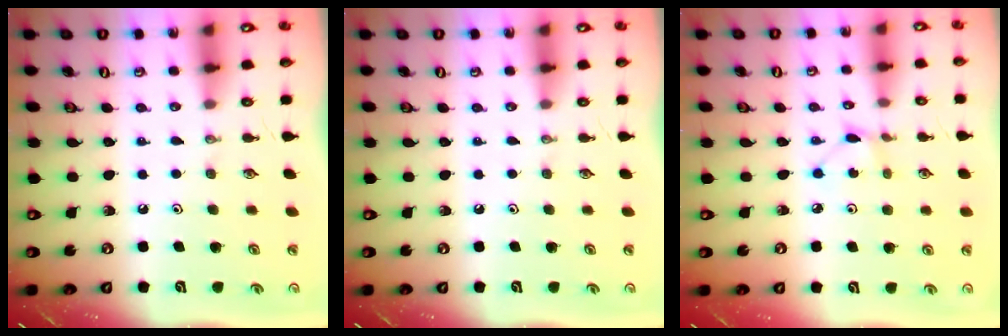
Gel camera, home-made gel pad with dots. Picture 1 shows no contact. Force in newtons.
{"total": 0.0}
{"total": 2.2, "press": 2.1, "slide": 0.3}